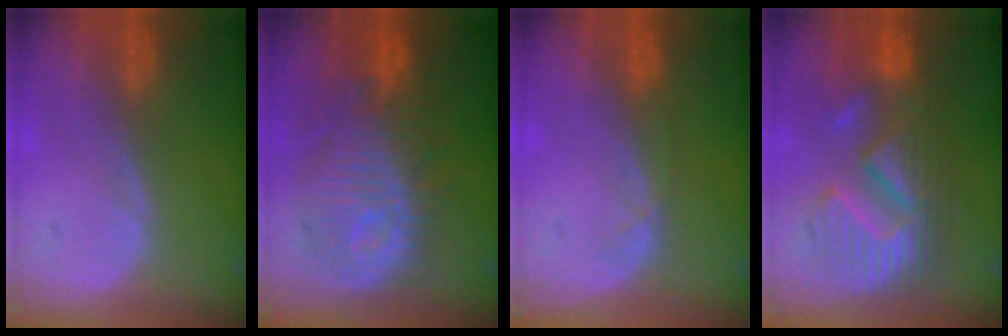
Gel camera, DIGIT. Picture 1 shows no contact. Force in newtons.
{"total": 11.3, "press": 10.6, "slide": 3.7}
{"total": 1.1, "press": 1.1, "slide": 0.2}
{"total": 10.4, "press": 10.4, "slide": 0.7}